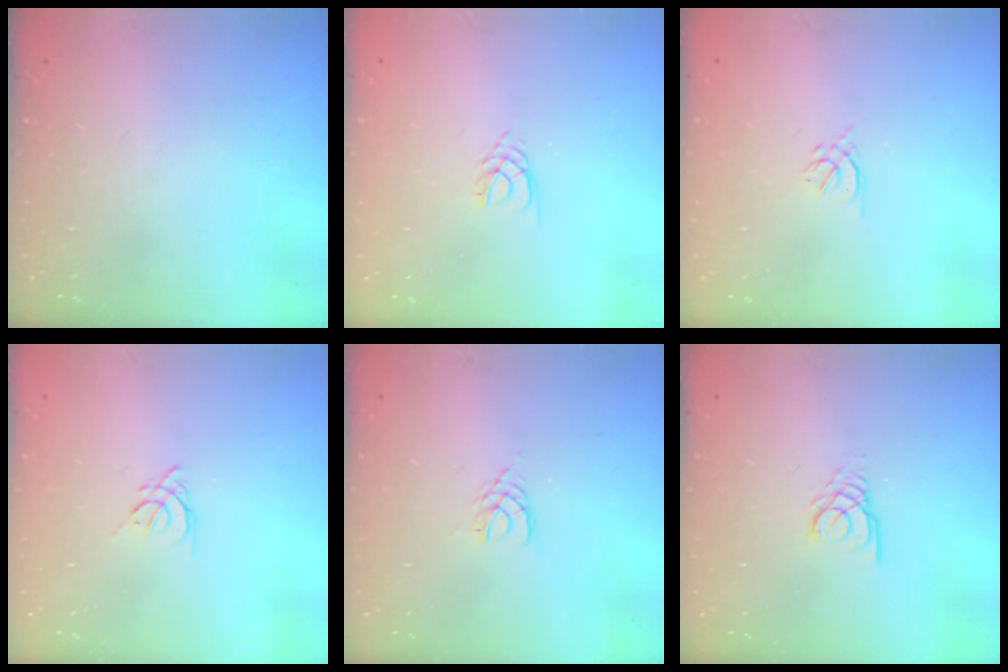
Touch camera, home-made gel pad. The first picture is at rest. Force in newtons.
{"total": 2.1, "press": 2.1, "slide": 0.3}
{"total": 1.6, "press": 1.5, "slide": 0.5}
{"total": 3.4, "press": 3.3, "slide": 0.7}
{"total": 2.0, "press": 1.9, "slide": 0.3}
{"total": 2.5, "press": 2.5, "slide": 0.2}